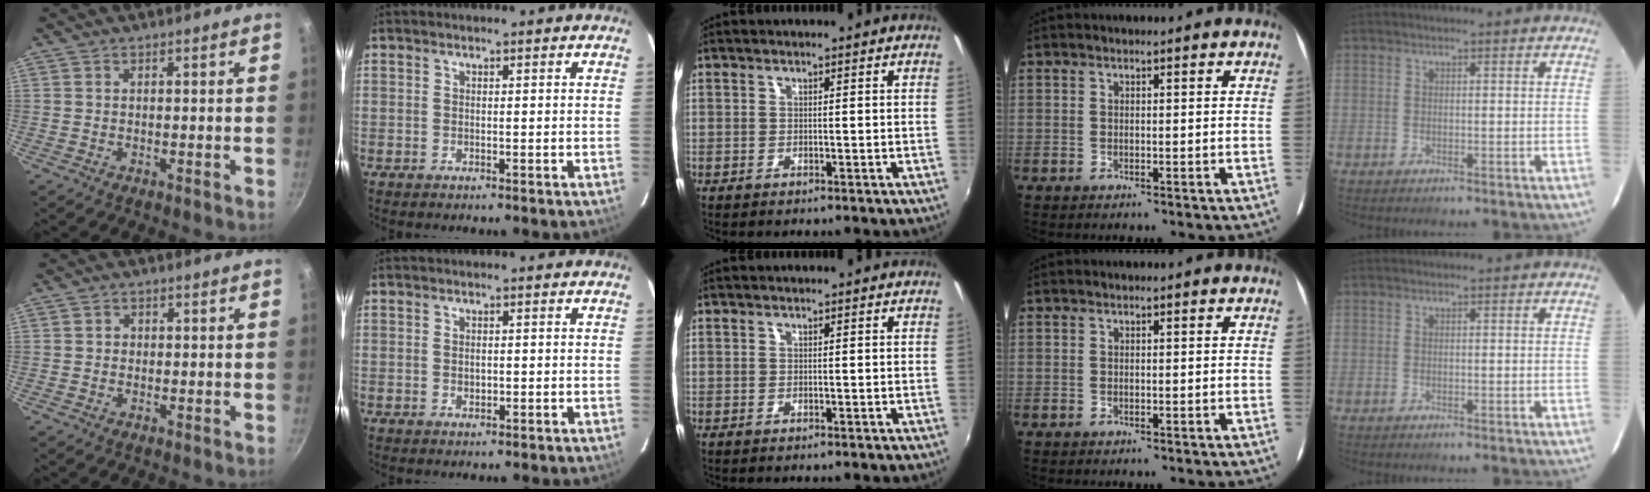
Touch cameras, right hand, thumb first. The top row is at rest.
{"thumb": {"total": 1.1, "force": [0.0, 1.1, 0.3], "torque": [-0.001, 0.002, -0.001]}, "index": {"total": 1.3, "force": [-0.1, 1.0, 0.8], "torque": [-0.012, 0.001, -0.002]}}